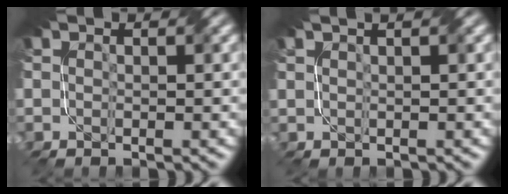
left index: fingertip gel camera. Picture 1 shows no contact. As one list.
[{"total": 3.2, "force": [1.9, 1.4, 2.1], "torque": [-0.015, 0.016, 0.009]}]